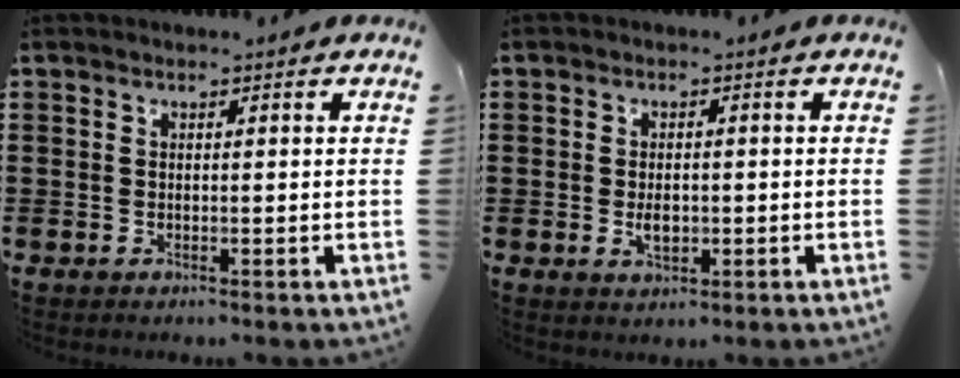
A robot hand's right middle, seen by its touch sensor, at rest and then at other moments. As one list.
[{"total": 2.5, "force": [-0.4, 1.4, 2.1], "torque": [-0.032, -0.006, -0.007]}]